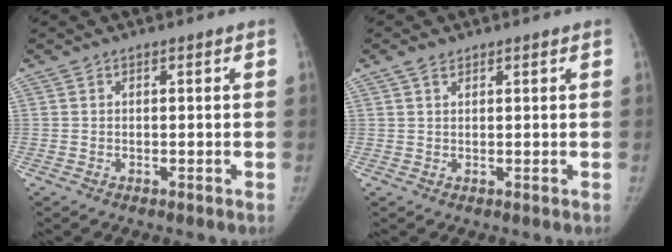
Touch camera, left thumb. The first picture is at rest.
{"total": 1.9, "force": [1.4, 1.1, 0.8], "torque": [-0.009, 0.001, 0.024]}